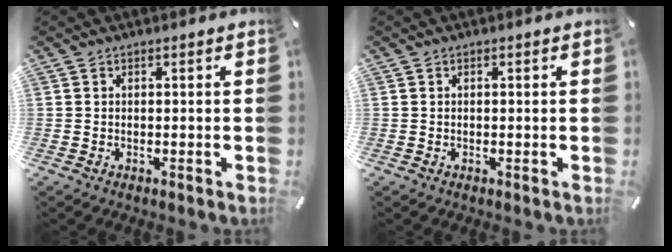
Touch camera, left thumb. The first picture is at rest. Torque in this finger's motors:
{"motor_torque": [0.03, -0.07, 0.00, 0.06, -0.01]}